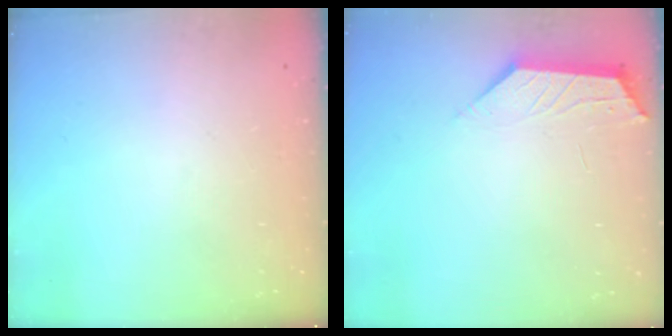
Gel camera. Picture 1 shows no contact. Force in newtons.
{"total": 2.0, "press": 2.0, "slide": 0.4}